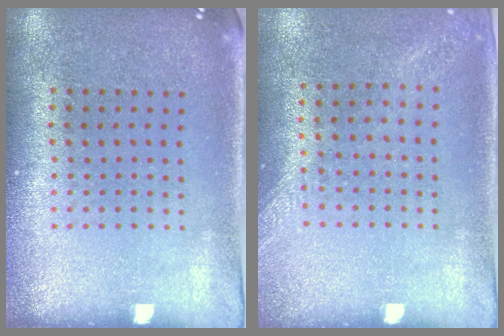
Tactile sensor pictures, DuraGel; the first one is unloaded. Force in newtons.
{"total": 1.2, "press": 1.2, "slide": 0.4}